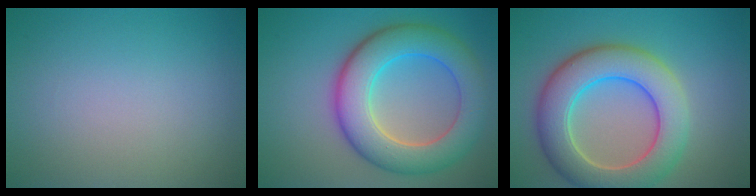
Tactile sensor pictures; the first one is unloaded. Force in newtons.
{"total": 8.5, "press": 8.5, "slide": 0.4}
{"total": 8.5, "press": 8.4, "slide": 0.6}